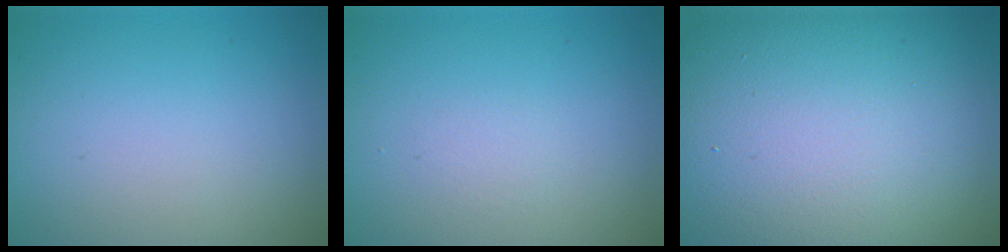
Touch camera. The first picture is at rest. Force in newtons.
{"total": 0.0}
{"total": 20.3, "press": 20.2, "slide": 1.3}